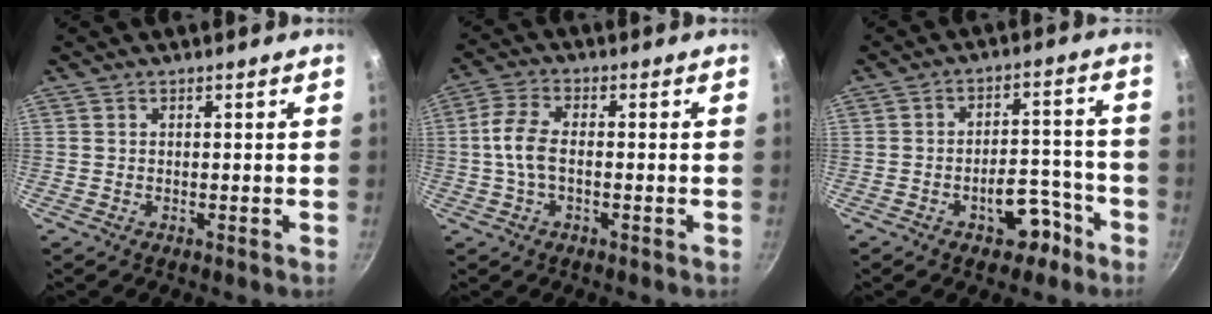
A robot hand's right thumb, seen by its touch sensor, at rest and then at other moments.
{"total": 6.6, "force": [-0.6, 3.5, 5.5], "torque": [-0.117, 0.019, -0.021]}
{"total": 8.5, "force": [-4.7, 4.9, 5.2], "torque": [-0.029, 0.053, -0.055]}